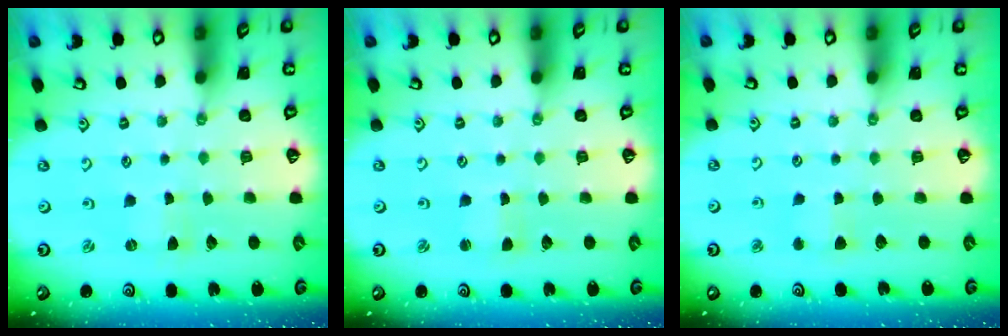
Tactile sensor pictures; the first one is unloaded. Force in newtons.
{"total": 1.6, "press": 1.6, "slide": 0.2}
{"total": 2.6, "press": 2.5, "slide": 0.6}